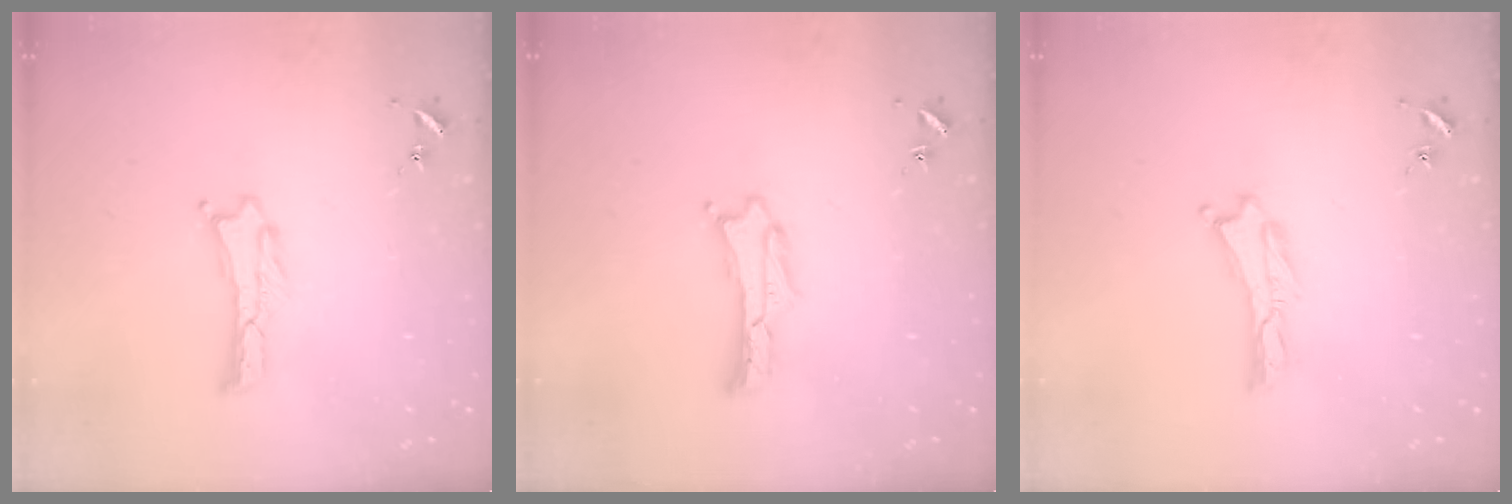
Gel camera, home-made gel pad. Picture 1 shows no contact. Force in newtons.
{"total": 1.5, "press": 1.4, "slide": 0.2}
{"total": 0.0}